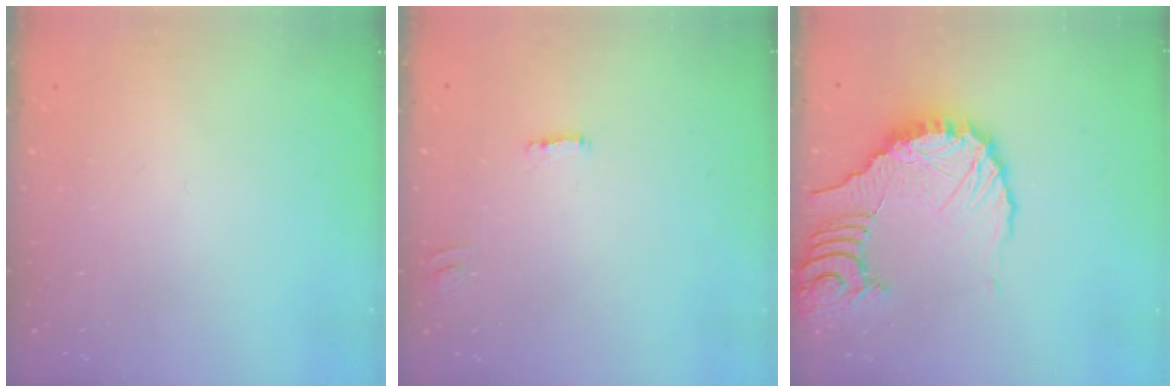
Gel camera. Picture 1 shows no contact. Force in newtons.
{"total": 2.0, "press": 2.0, "slide": 0.1}
{"total": 11.8, "press": 11.7, "slide": 1.6}